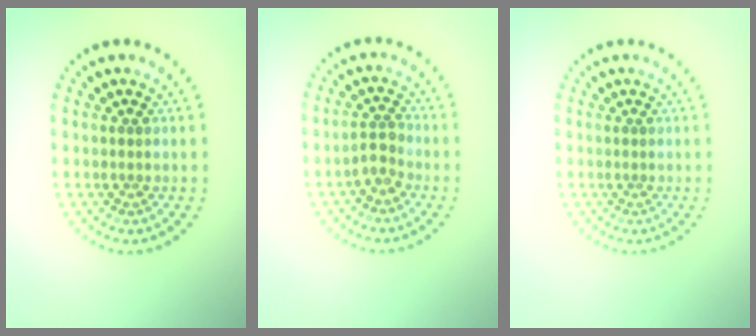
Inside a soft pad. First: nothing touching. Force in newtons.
{"total": 1.9, "press": 1.6, "slide": 1.0}
{"total": 0.0}